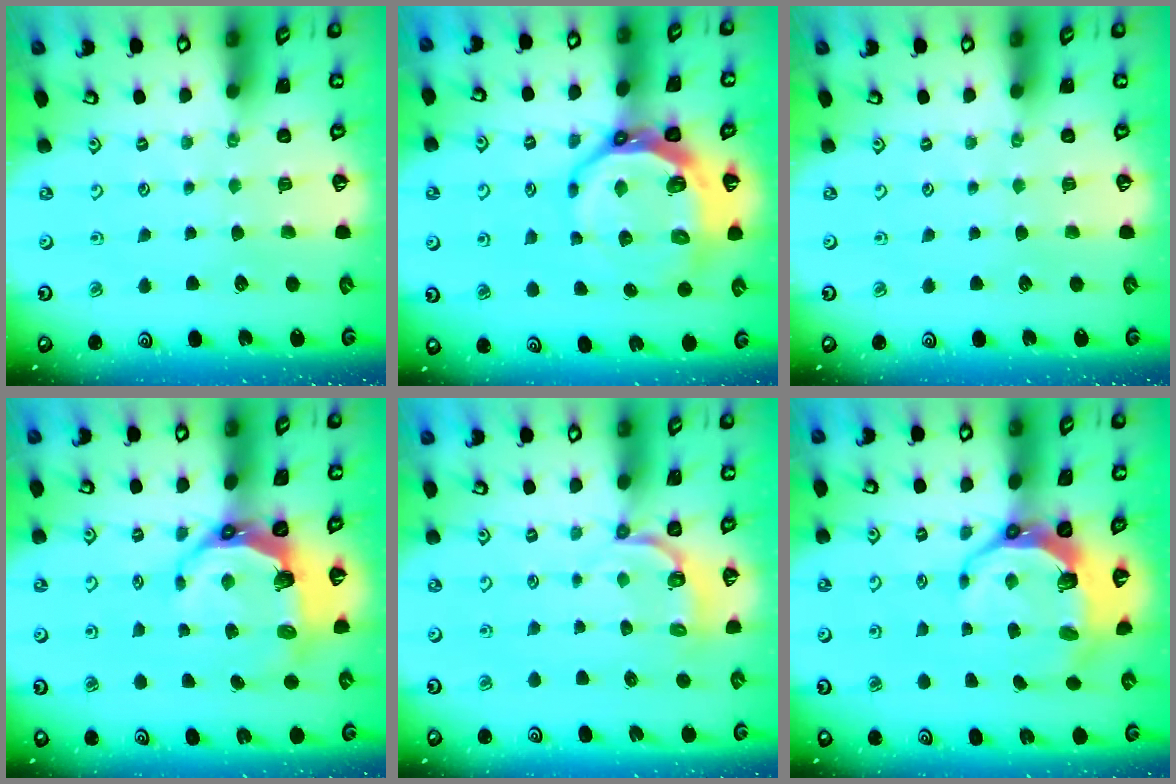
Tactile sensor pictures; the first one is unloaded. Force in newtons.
{"total": 14.0, "press": 13.2, "slide": 4.7}
{"total": 0.0}
{"total": 9.2, "press": 7.5, "slide": 5.2}
{"total": 4.2, "press": 3.2, "slide": 2.7}
{"total": 10.7, "press": 9.4, "slide": 5.1}